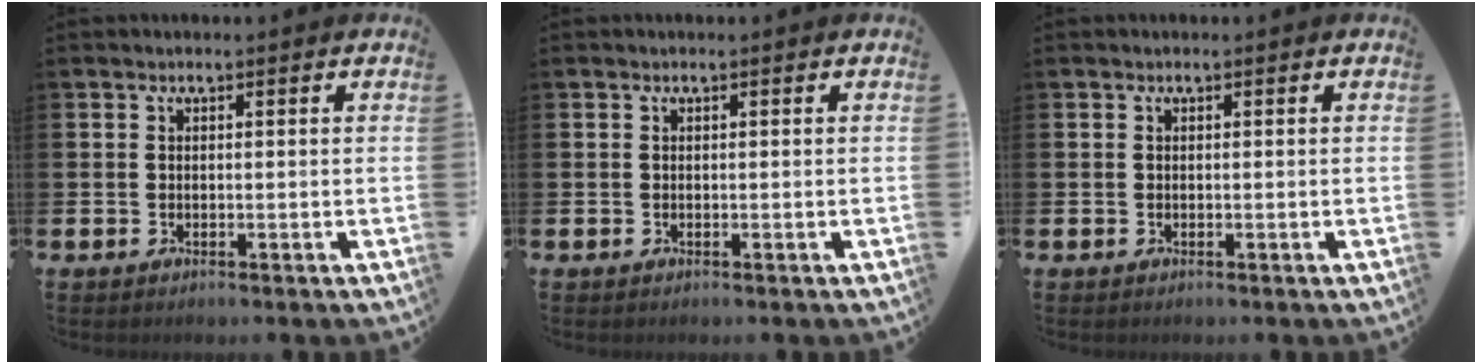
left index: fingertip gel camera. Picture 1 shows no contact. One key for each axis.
{"total": 0.0}
{"total": 0.0}